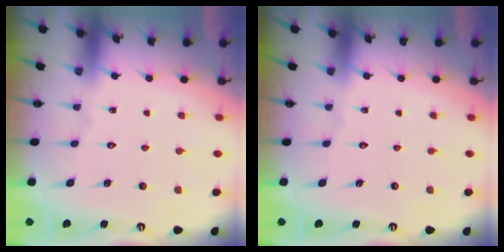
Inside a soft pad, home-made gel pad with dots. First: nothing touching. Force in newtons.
{"total": 0.0}